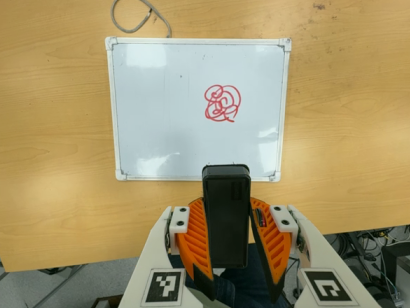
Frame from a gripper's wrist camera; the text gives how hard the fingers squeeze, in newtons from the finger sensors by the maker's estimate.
{"total": 7.8, "left": 7.0, "right": 8.7}